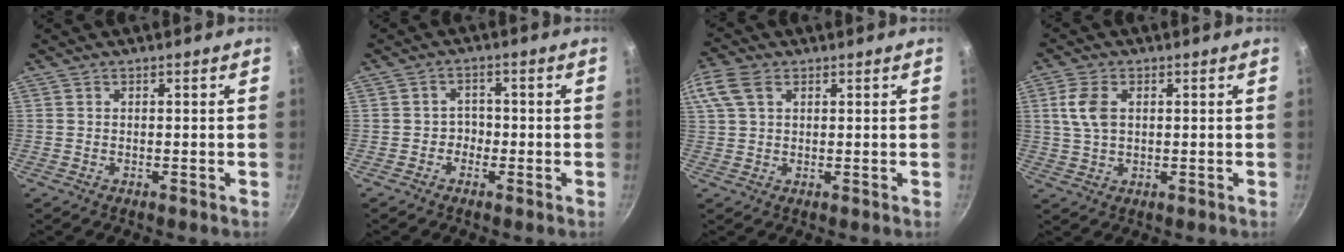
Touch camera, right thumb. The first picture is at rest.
{"total": 2.4, "force": [-0.9, 2.1, 0.7], "torque": [0.013, 0.010, -0.016]}
{"total": 7.0, "force": [3.0, 4.3, 4.6], "torque": [-0.099, 0.016, 0.057]}
{"total": 6.2, "force": [1.6, 3.8, 4.6], "torque": [-0.089, 0.001, 0.030]}